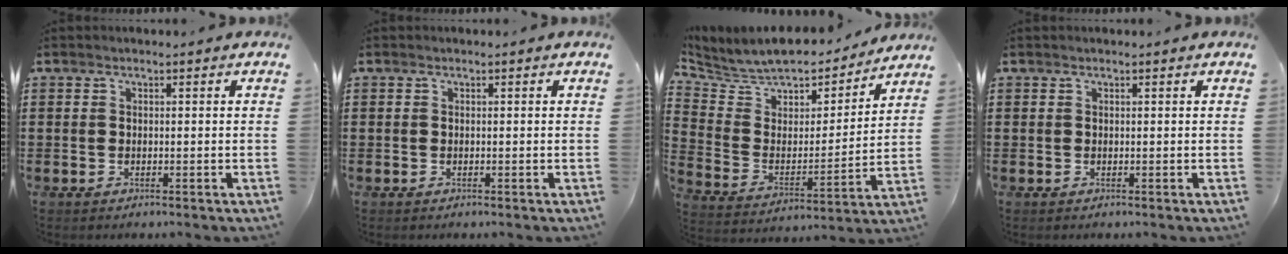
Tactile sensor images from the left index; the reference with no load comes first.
{"total": 0.0}
{"total": 7.2, "force": [6.9, 2.2, 0.6], "torque": [-0.062, -0.055, 0.117]}
{"total": 0.0}